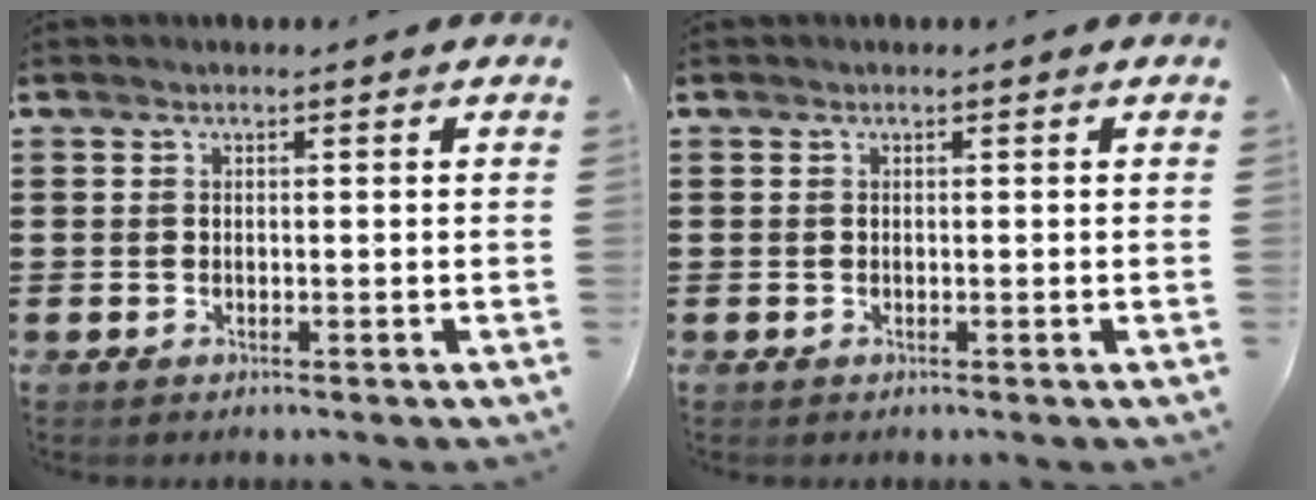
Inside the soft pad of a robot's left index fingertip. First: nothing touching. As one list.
[{"total": 0.0}]